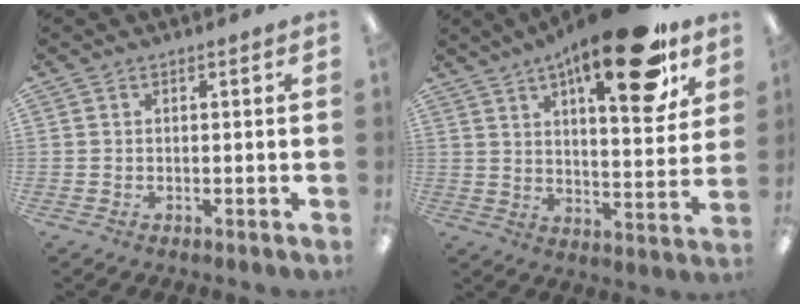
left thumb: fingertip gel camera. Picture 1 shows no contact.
{"total": 22.1, "force": [13.6, 7.3, 15.9], "torque": [-0.221, -0.073, 0.211]}